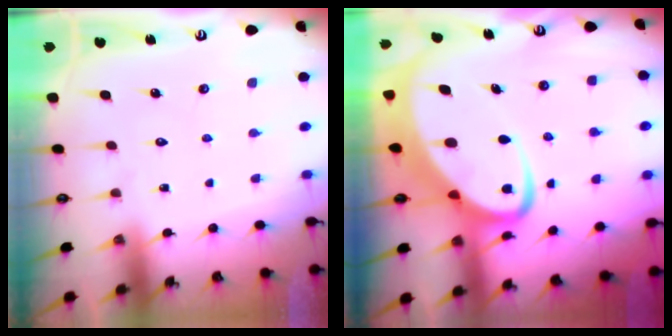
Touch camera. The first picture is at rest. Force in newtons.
{"total": 8.1, "press": 8.0, "slide": 0.9}